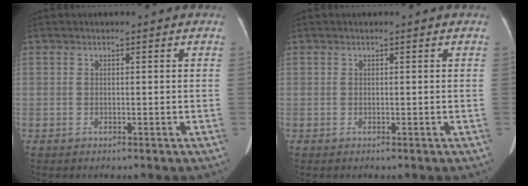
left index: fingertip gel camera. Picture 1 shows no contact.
{"total": 0.0}